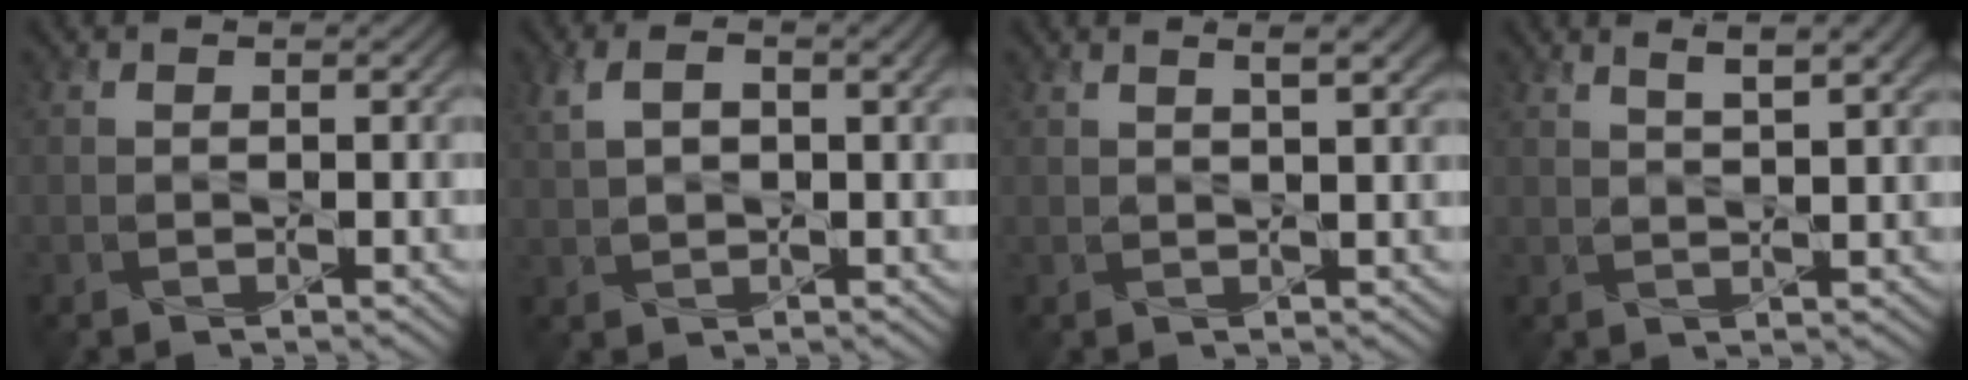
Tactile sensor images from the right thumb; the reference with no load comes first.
{"total": 5.9, "force": [1.9, 2.9, 4.8], "torque": [-0.101, 0.010, 0.034]}
{"total": 3.6, "force": [2.0, 0.8, 2.9], "torque": [-0.034, 0.006, 0.022]}
{"total": 5.5, "force": [3.3, 1.1, 4.3], "torque": [-0.065, 0.011, 0.047]}